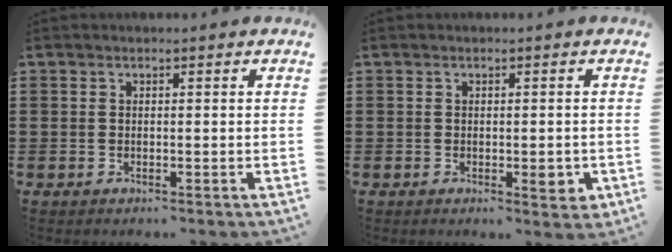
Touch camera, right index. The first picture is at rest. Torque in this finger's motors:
{"motor_torque": [1.02, -0.07, 0.02, 0.05]}